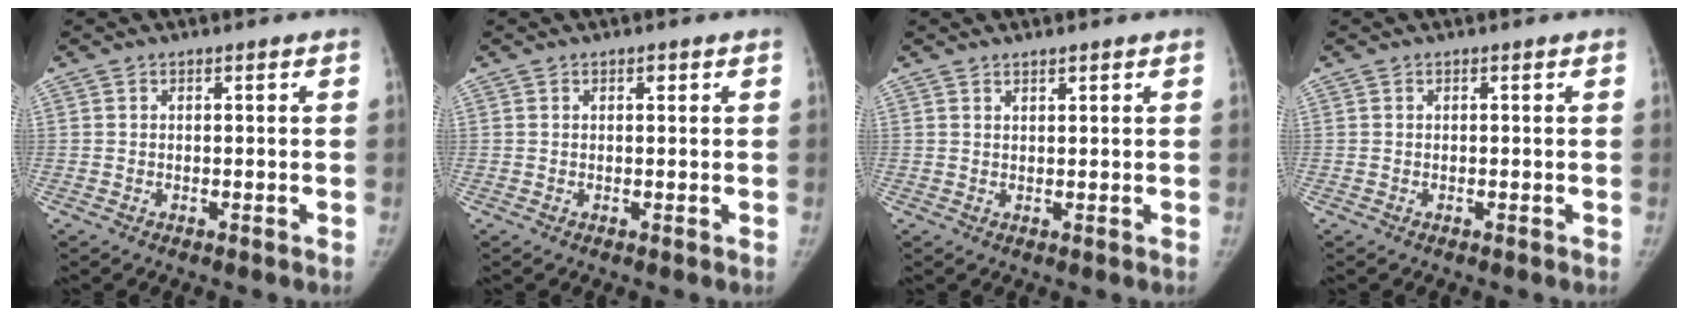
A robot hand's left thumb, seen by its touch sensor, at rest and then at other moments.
{"total": 0.9, "force": [0.4, 0.5, 0.6], "torque": [-0.005, -0.001, 0.005]}
{"total": 1.2, "force": [1.0, 0.3, 0.6], "torque": [-0.006, -0.007, 0.018]}
{"total": 0.0}